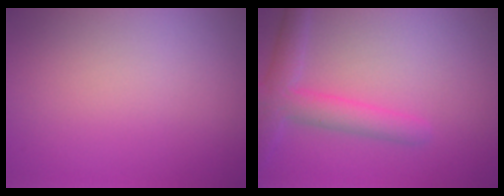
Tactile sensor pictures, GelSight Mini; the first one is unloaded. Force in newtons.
{"total": 3.8, "press": 3.8, "slide": 0.2}